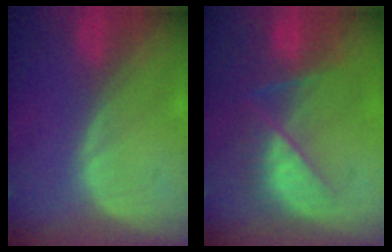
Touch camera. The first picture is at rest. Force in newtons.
{"total": 7.5, "press": 7.3, "slide": 1.9}